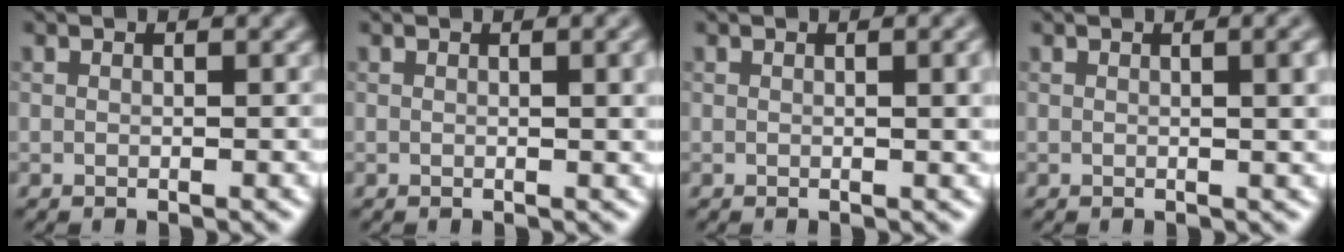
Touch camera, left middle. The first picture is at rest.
{"total": 2.6, "force": [0.6, 0.8, 2.4], "torque": [-0.024, 0.004, 0.005]}
{"total": 2.6, "force": [0.5, 0.8, 2.4], "torque": [-0.026, 0.004, 0.003]}
{"total": 3.3, "force": [0.6, 1.1, 3.1], "torque": [-0.032, 0.007, 0.007]}